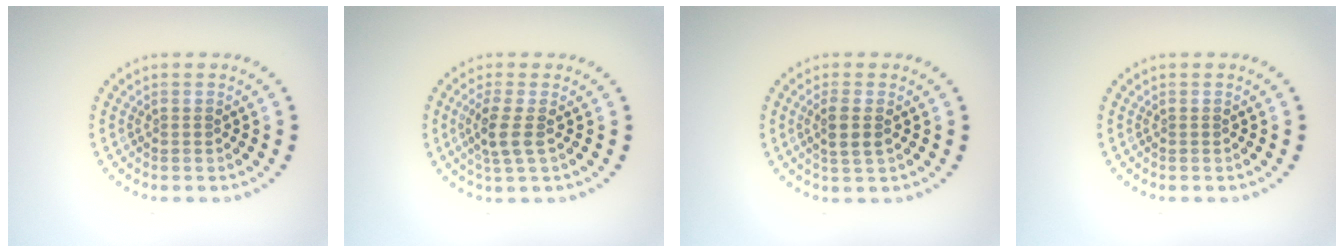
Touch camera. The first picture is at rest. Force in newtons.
{"total": 2.4, "press": 2.0, "slide": 1.4}
{"total": 2.0, "press": 1.8, "slide": 0.9}
{"total": 0.0}